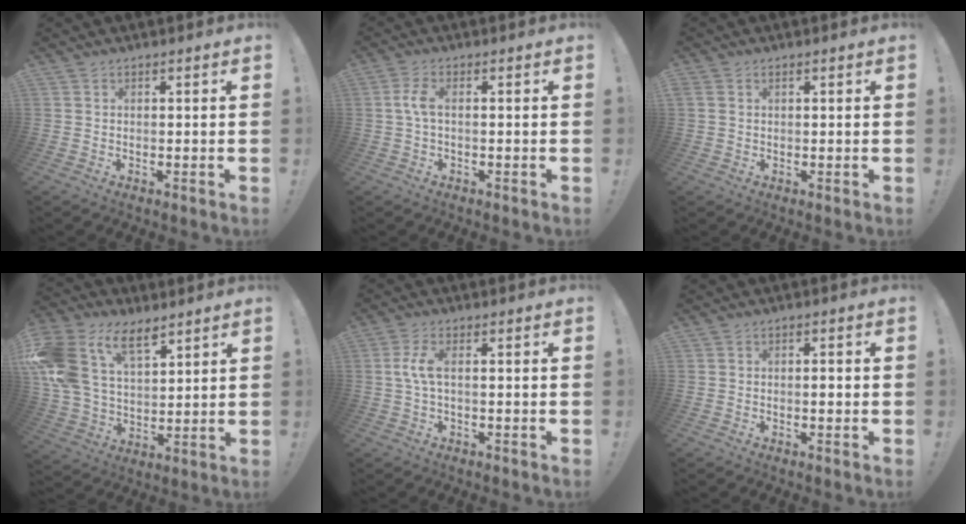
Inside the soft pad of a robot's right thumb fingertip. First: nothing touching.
{"total": 4.2, "force": [0.0, 1.5, 3.9], "torque": [-0.082, 0.009, -0.001]}
{"total": 1.6, "force": [0.7, 1.1, 0.8], "torque": [-0.022, 0.005, 0.015]}
{"total": 17.6, "force": [9.5, 10.8, 10.1], "torque": [-0.209, -0.047, 0.177]}
{"total": 5.0, "force": [0.4, 1.5, 4.8], "torque": [-0.099, 0.001, 0.006]}
{"total": 1.3, "force": [-0.4, 0.6, 1.1], "torque": [-0.012, 0.000, -0.010]}